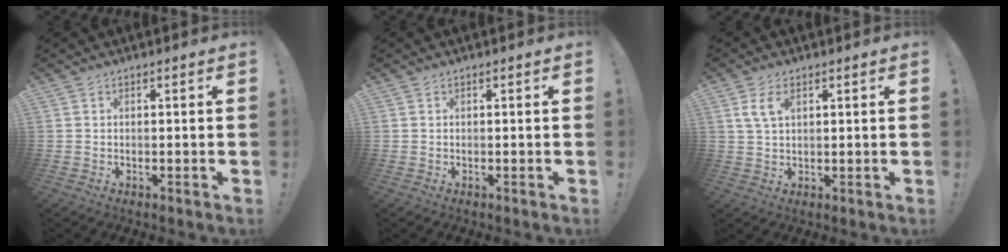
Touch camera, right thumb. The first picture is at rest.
{"total": 0.0}
{"total": 5.6, "force": [2.2, 3.0, 4.2], "torque": [-0.083, 0.001, 0.040]}